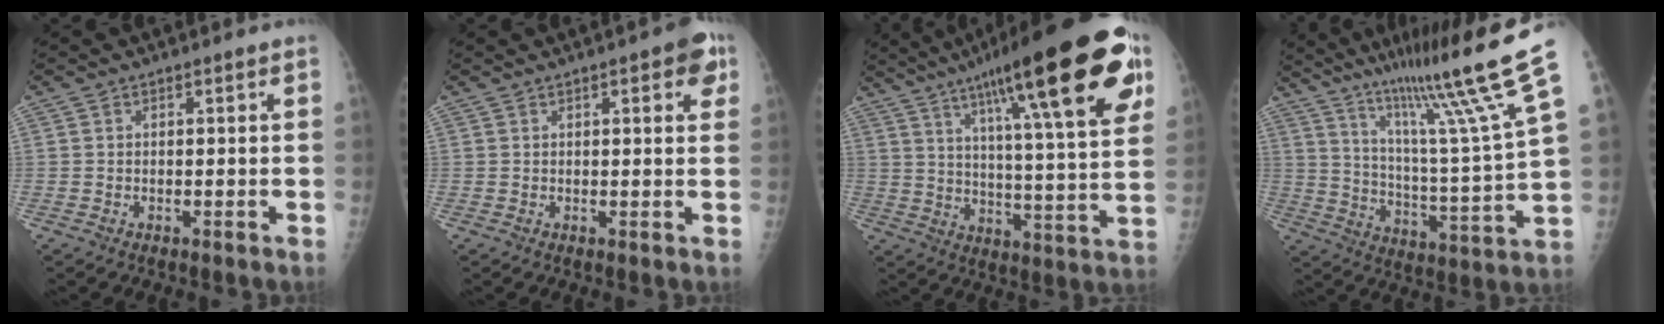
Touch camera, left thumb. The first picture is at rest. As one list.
[{"total": 5.1, "force": [2.3, 1.8, 4.2], "torque": [-0.034, -0.002, 0.019]}, {"total": 28.9, "force": [14.8, 5.7, 24.2], "torque": [-0.349, -0.021, 0.222]}, {"total": 21.9, "force": [14.4, -1.1, 16.4], "torque": [-0.240, -0.085, 0.228]}]